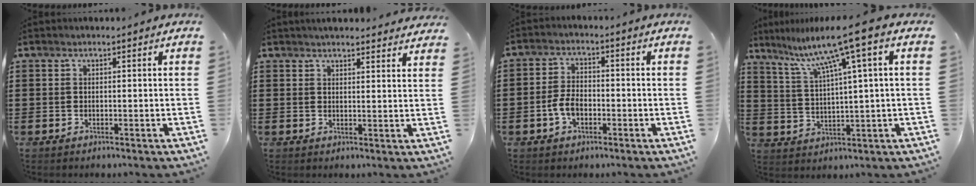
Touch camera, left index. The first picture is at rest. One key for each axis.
{"total": 2.6, "fx": 2.6, "fy": 0.2, "fz": 0.2, "tx": -0.011, "ty": -0.005, "tz": 0.049}
{"total": 4.3, "fx": -1.3, "fy": 2.5, "fz": 3.2, "tx": -0.078, "ty": -0.002, "tz": -0.029}
{"total": 9.2, "fx": 5.4, "fy": -0.5, "fz": 7.4, "tx": -0.160, "ty": -0.024, "tz": 0.085}